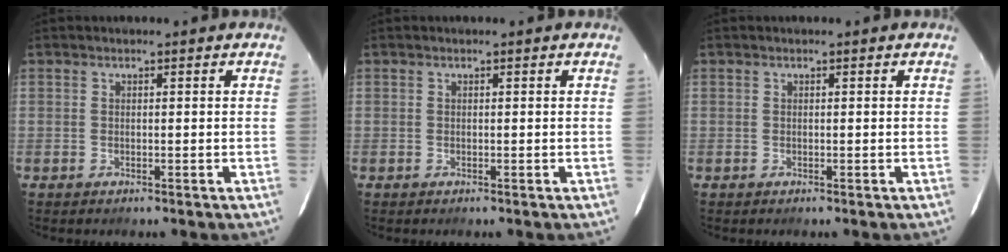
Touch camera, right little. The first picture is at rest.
{"total": 0.0}
{"total": 0.0}